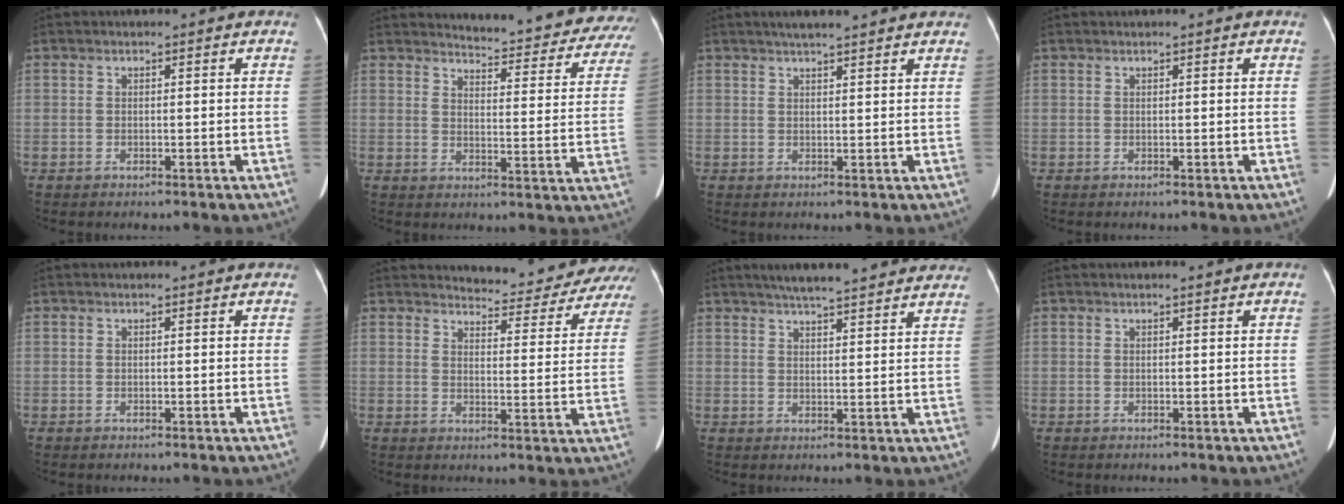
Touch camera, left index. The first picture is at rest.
{"total": 19.6, "force": [18.6, 3.3, 5.0], "torque": [-0.040, -0.080, 0.198]}
{"total": 7.0, "force": [5.9, 0.5, 3.6], "torque": [-0.051, 0.026, 0.078]}
{"total": 0.0}
{"total": 0.6, "force": [0.6, 0.0, 0.2], "torque": [-0.004, 0.004, 0.007]}
{"total": 11.7, "force": [11.4, 1.5, 1.7], "torque": [-0.013, -0.034, 0.122]}
{"total": 15.0, "force": [13.1, 1.7, 6.9], "torque": [-0.096, 0.029, 0.166]}
{"total": 0.7, "force": [0.6, -0.2, 0.4], "torque": [-0.013, 0.002, 0.015]}